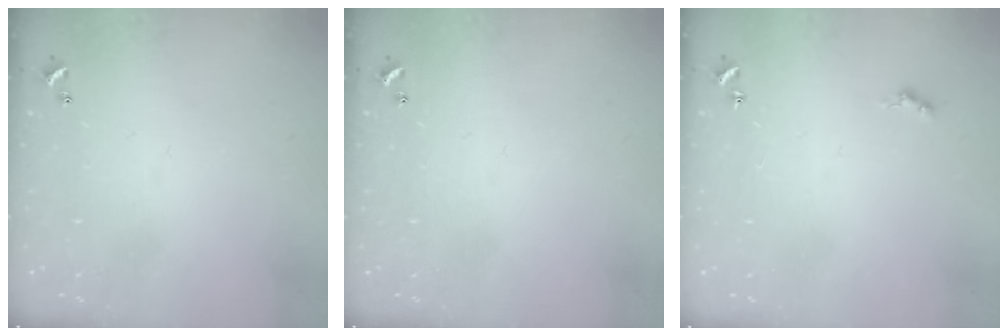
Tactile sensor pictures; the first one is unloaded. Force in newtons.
{"total": 0.0}
{"total": 0.8, "press": 0.6, "slide": 0.4}